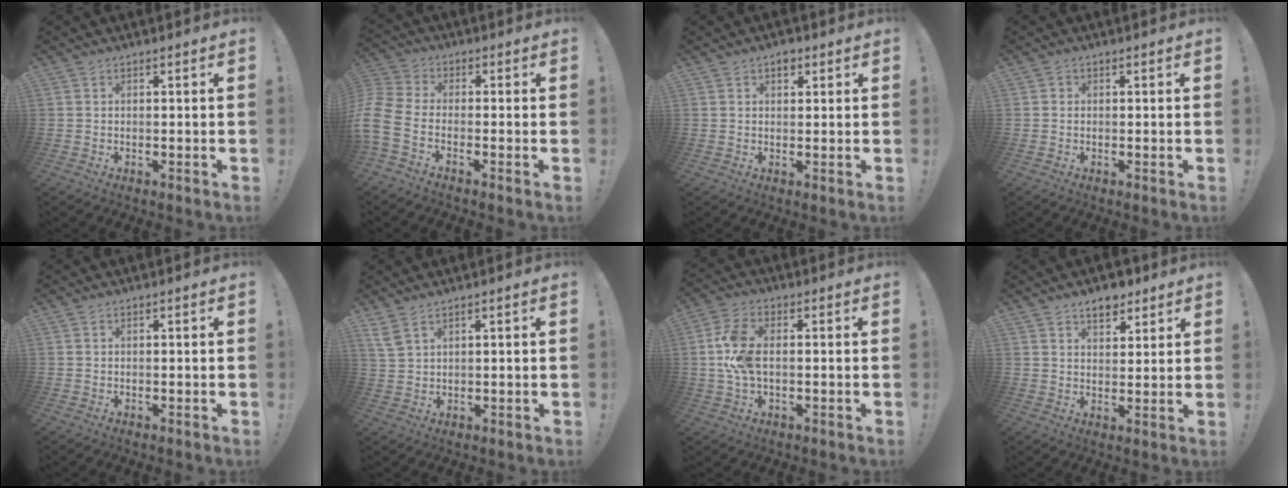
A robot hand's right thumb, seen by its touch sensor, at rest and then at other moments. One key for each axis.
{"total": 6.6, "fx": -2.9, "fy": 3.1, "fz": 5.0, "tx": -0.125, "ty": 0.002, "tz": -0.055}
{"total": 2.4, "fx": 1.2, "fy": 1.8, "fz": 1.2, "tx": -0.003, "ty": -0.006, "tz": 0.016}
{"total": 0.8, "fx": 0.0, "fy": 0.8, "fz": 0.0, "tx": -0.001, "ty": 0.003, "tz": 0.000}
{"total": 0.0}
{"total": 4.0, "fx": 2.7, "fy": 1.1, "fz": 2.8, "tx": -0.063, "ty": -0.008, "tz": 0.052}
{"total": 9.3, "fx": 0.1, "fy": 5.0, "fz": 7.9, "tx": -0.151, "ty": 0.001, "tz": 0.004}
{"total": 6.4, "fx": 4.5, "fy": 3.6, "fz": 2.6, "tx": -0.027, "ty": -0.022, "tz": 0.081}